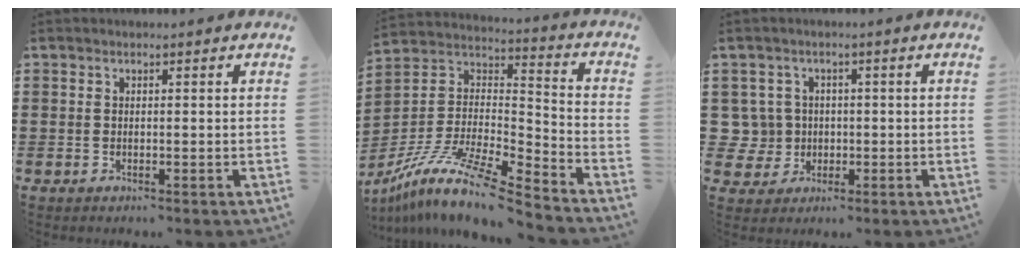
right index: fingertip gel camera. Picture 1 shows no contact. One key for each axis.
{"total": 12.3, "fx": -9.8, "fy": 1.4, "fz": 7.2, "tx": -0.148, "ty": 0.006, "tz": -0.194}
{"total": 4.7, "fx": -0.3, "fy": 4.6, "fz": 0.8, "tx": -0.050, "ty": 0.009, "tz": -0.010}